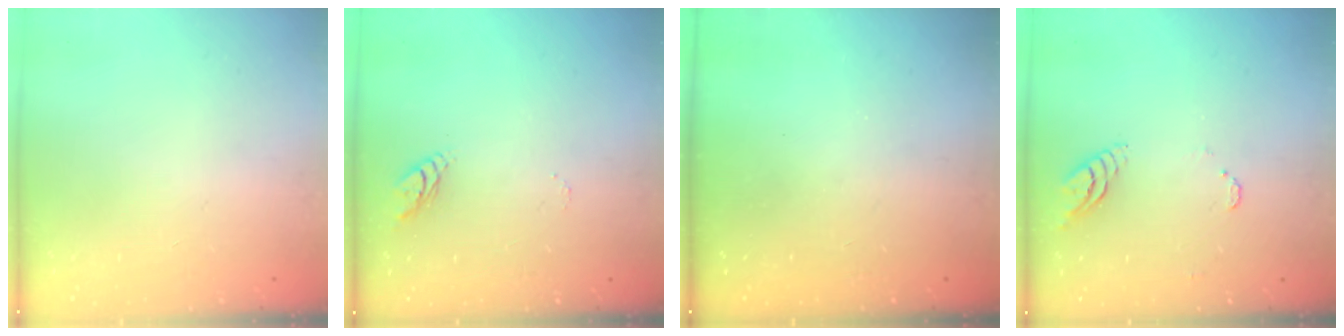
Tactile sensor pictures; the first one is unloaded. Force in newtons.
{"total": 4.6, "press": 4.6, "slide": 0.4}
{"total": 0.0}
{"total": 5.7, "press": 5.7, "slide": 0.4}